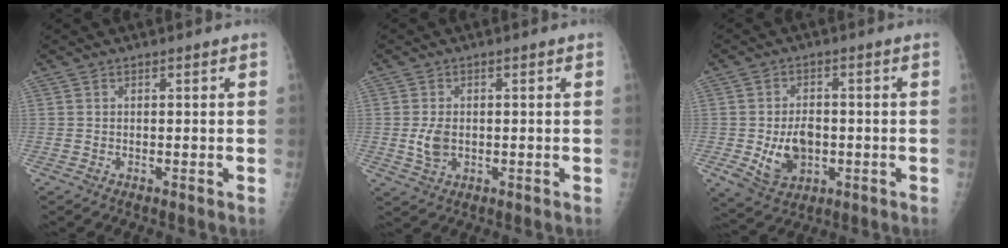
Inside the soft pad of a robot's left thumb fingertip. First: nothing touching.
{"total": 4.0, "force": [-0.4, 2.7, 3.0], "torque": [-0.058, -0.002, -0.005]}
{"total": 8.3, "force": [-1.7, 5.8, 5.7], "torque": [-0.083, 0.002, -0.018]}